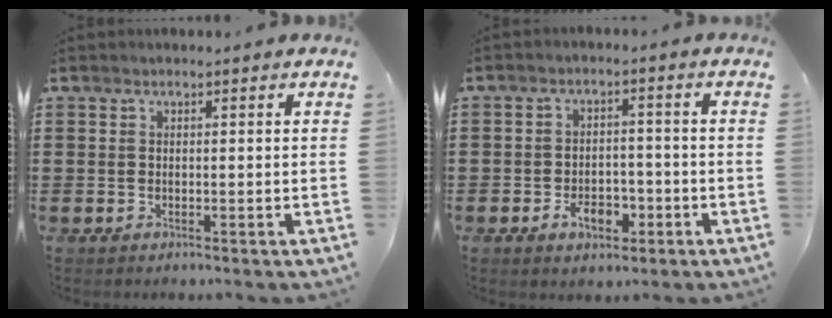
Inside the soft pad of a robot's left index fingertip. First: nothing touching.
{"total": 5.0, "force": [-2.5, 2.8, 3.3], "torque": [-0.051, 0.003, -0.048]}